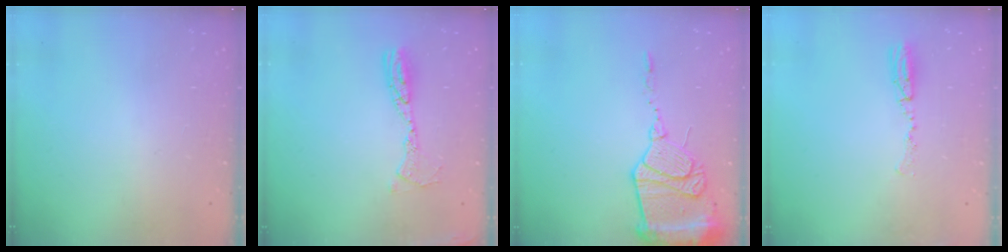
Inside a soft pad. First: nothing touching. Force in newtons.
{"total": 10.6, "press": 10.6, "slide": 0.9}
{"total": 17.8, "press": 17.7, "slide": 1.5}
{"total": 5.6, "press": 5.3, "slide": 1.9}